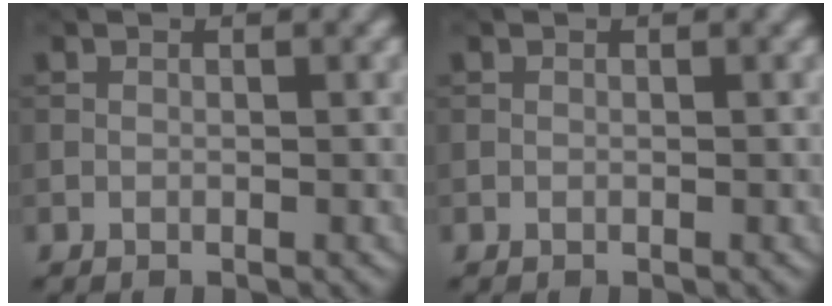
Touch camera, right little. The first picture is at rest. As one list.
[{"total": 0.0}]